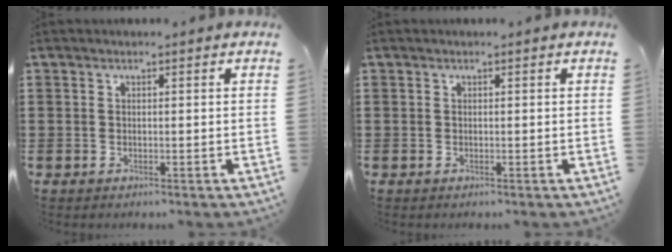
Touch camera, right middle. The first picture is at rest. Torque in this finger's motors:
{"motor_torque": [-0.05, -0.13, 0.12, 0.01]}